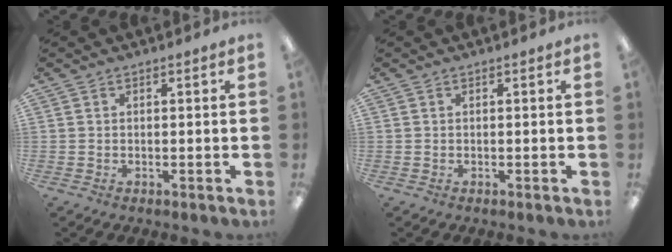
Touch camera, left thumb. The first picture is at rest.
{"total": 0.0}